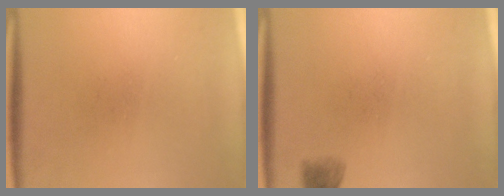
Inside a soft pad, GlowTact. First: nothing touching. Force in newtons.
{"total": 2.2}